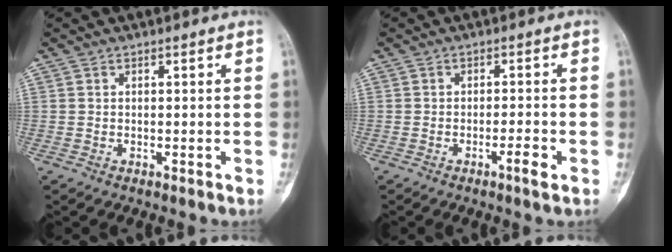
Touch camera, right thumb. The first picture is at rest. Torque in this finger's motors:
{"motor_torque": [-0.42, 0.18, 0.36, -0.07, 0.01]}